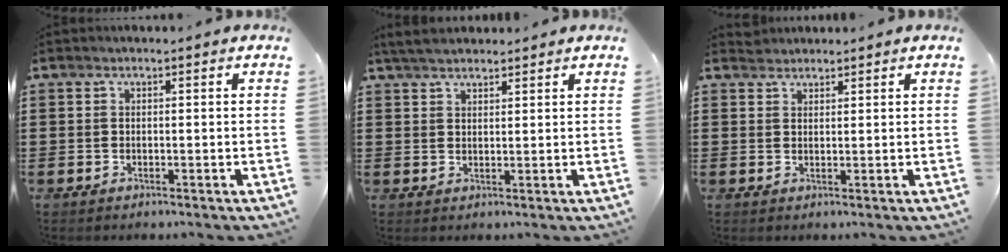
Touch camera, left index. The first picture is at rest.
{"total": 3.5, "force": [3.1, 1.0, 1.3], "torque": [-0.034, 0.001, 0.060]}
{"total": 1.5, "force": [1.4, 0.5, -0.2], "torque": [-0.001, 0.002, 0.029]}